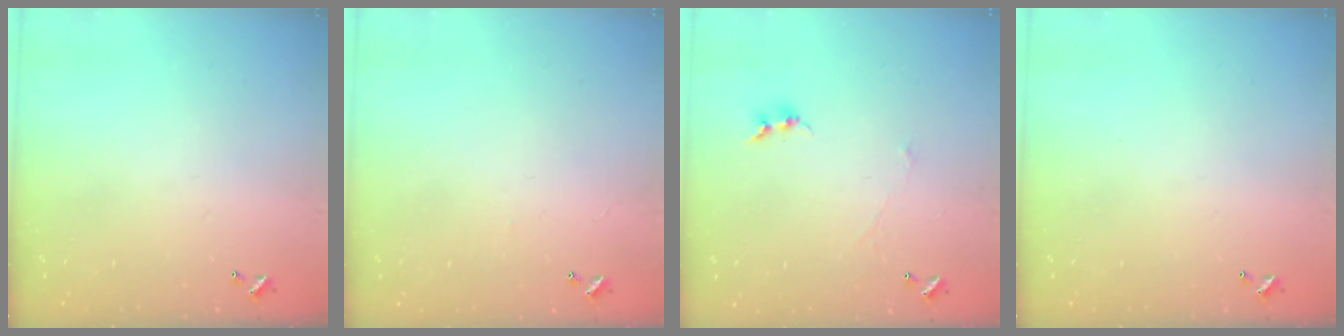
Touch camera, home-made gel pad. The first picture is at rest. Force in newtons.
{"total": 2.3, "press": 2.2, "slide": 0.3}
{"total": 0.0}
{"total": 0.0}